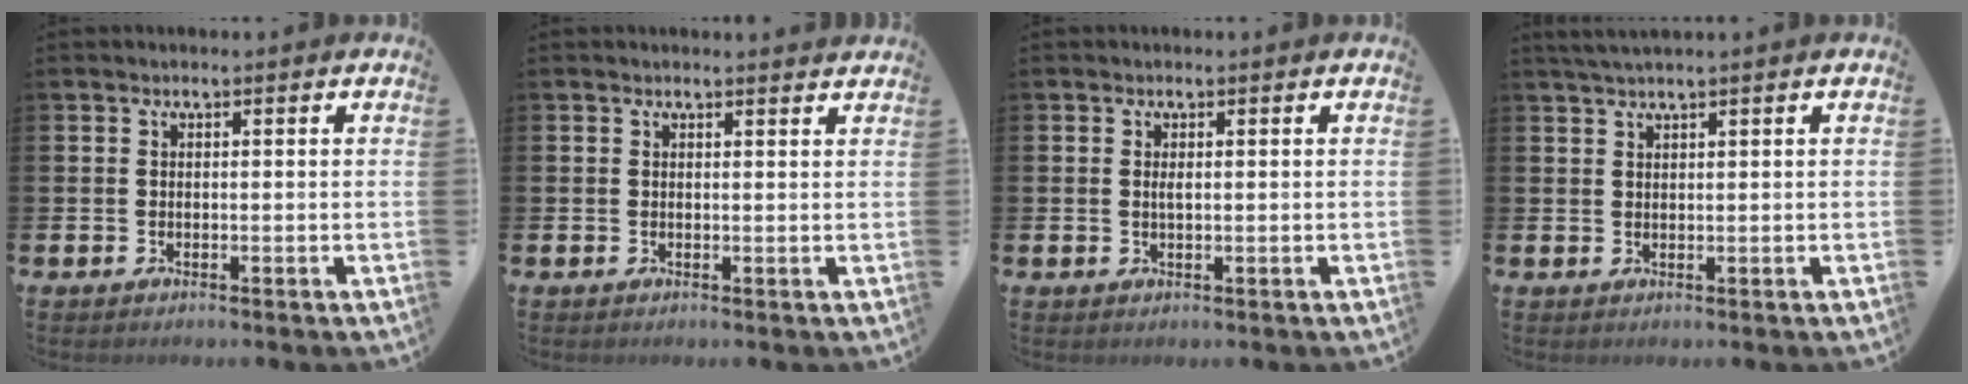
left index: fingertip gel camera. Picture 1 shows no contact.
{"total": 0.9, "force": [0.9, 0.0, 0.2], "torque": [0.009, -0.005, 0.013]}
{"total": 0.8, "force": [0.2, 0.2, 0.7], "torque": [-0.008, -0.002, 0.002]}
{"total": 1.3, "force": [1.1, -0.1, 0.6], "torque": [-0.015, 0.003, 0.020]}